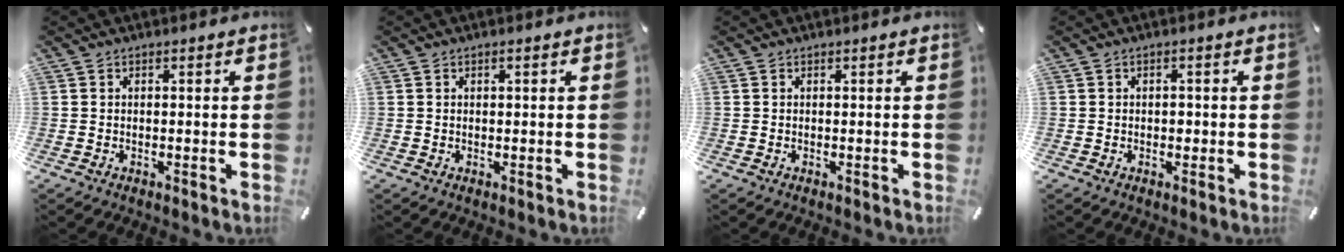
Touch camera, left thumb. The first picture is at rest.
{"total": 0.6, "force": [0.2, 0.2, 0.6], "torque": [-0.011, 0.003, 0.002]}
{"total": 0.0}
{"total": 1.5, "force": [-0.2, 1.0, 1.1], "torque": [-0.022, 0.004, -0.006]}